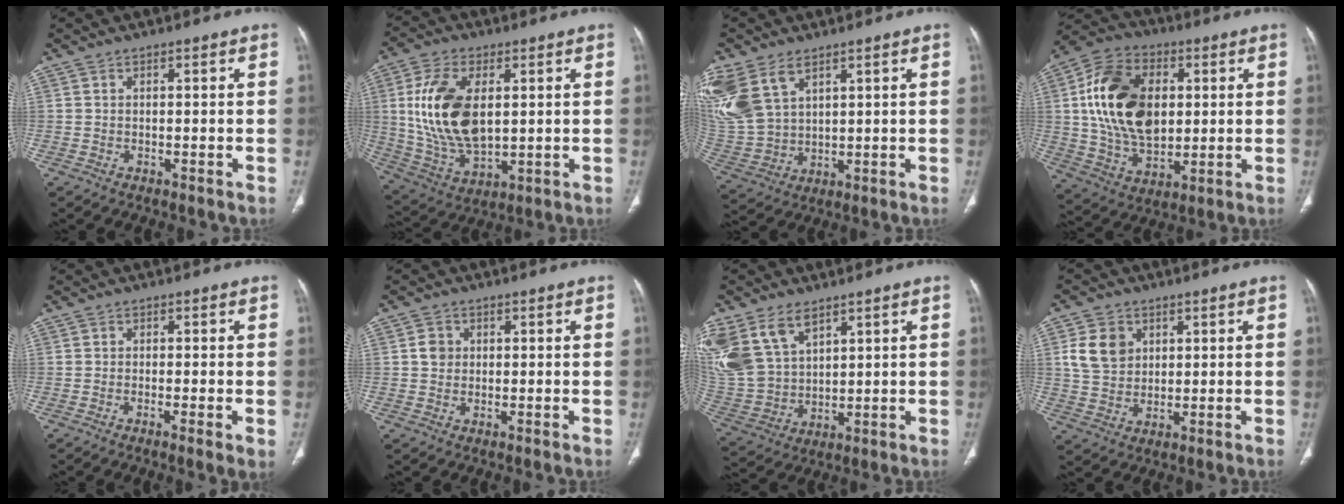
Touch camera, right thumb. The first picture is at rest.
{"total": 17.2, "force": [2.8, 9.5, 14.0], "torque": [-0.272, -0.012, 0.065]}
{"total": 16.1, "force": [7.9, 10.3, 9.6], "torque": [-0.231, -0.012, 0.173]}
{"total": 20.2, "force": [3.2, 13.3, 14.8], "torque": [-0.245, -0.001, 0.063]}
{"total": 2.9, "force": [-0.9, 0.4, 2.7], "torque": [-0.056, -0.008, -0.019]}
{"total": 2.6, "force": [0.4, 2.4, 1.1], "torque": [-0.007, 0.002, 0.005]}
{"total": 16.3, "force": [8.6, 10.3, 9.3], "torque": [-0.202, -0.018, 0.187]}
{"total": 7.6, "force": [2.5, 6.0, 4.0], "torque": [-0.057, -0.006, 0.052]}